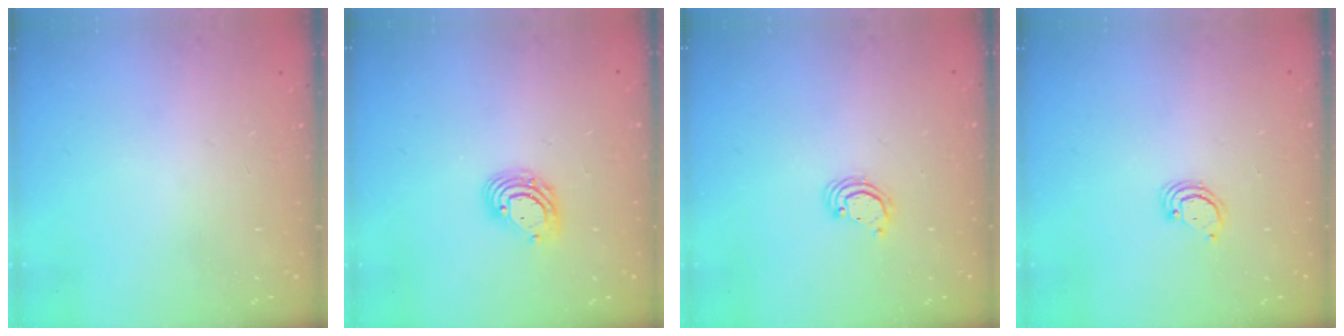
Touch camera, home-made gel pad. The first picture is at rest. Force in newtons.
{"total": 8.0, "press": 7.8, "slide": 1.5}
{"total": 2.2, "press": 2.2, "slide": 0.1}
{"total": 2.4, "press": 2.4, "slide": 0.2}